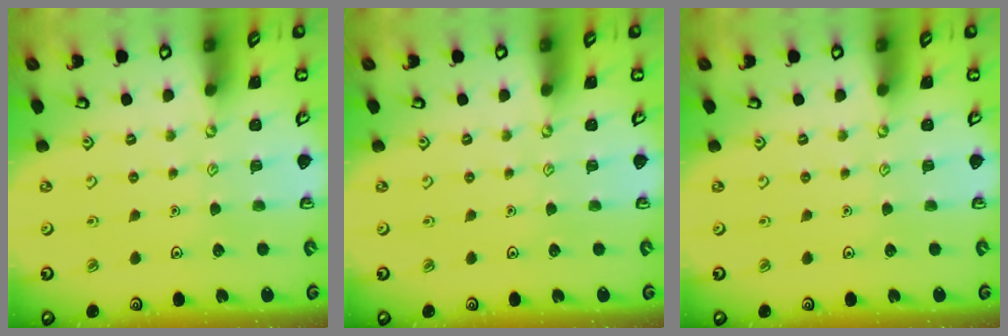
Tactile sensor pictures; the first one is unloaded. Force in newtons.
{"total": 0.0}
{"total": 0.0}